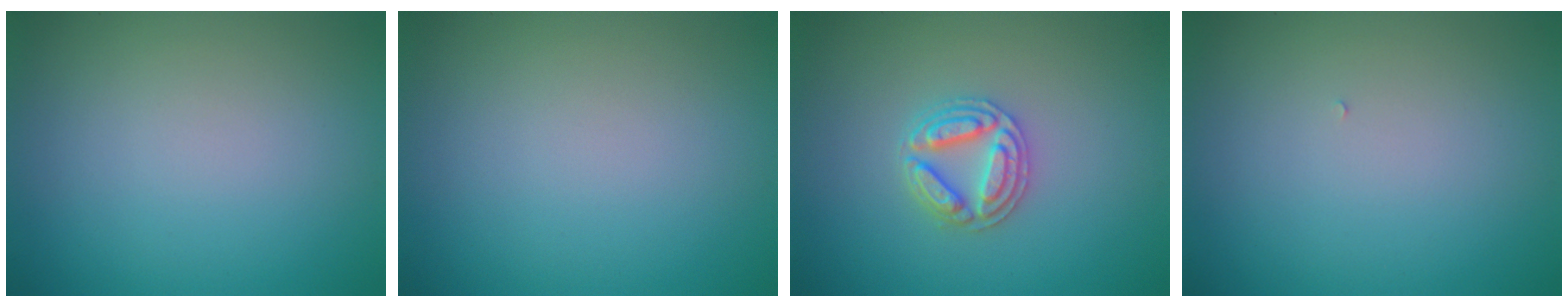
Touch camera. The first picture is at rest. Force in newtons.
{"total": 0.0}
{"total": 2.9, "press": 2.9, "slide": 0.5}
{"total": 0.0}